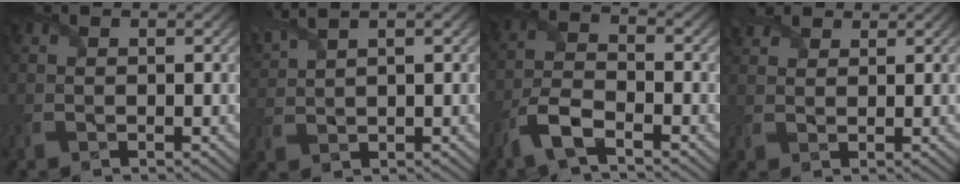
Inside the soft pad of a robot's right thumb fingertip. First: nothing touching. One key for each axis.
{"total": 4.6, "fx": 3.5, "fy": 1.0, "fz": 2.7, "tx": -0.077, "ty": 0.023, "tz": 0.075}
{"total": 6.0, "fx": -3.9, "fy": 1.8, "fz": 4.1, "tx": -0.098, "ty": -0.004, "tz": -0.092}
{"total": 3.0, "fx": 2.3, "fy": 1.5, "fz": 1.1, "tx": -0.031, "ty": 0.011, "tz": 0.046}